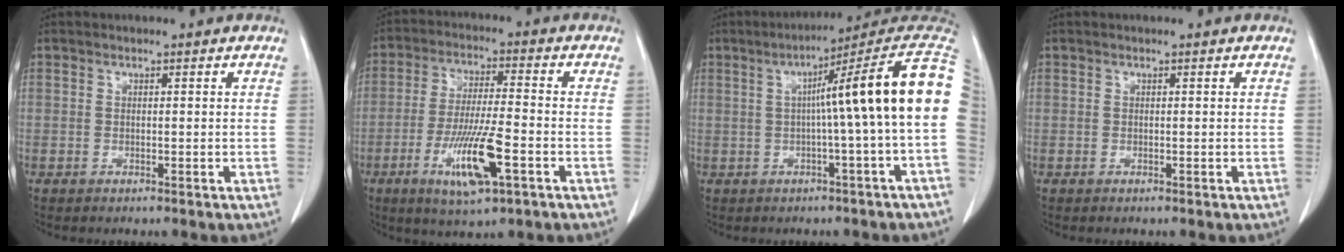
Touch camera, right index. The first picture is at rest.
{"total": 11.1, "force": [-4.5, 1.5, 10.0], "torque": [-0.193, -0.016, -0.077]}
{"total": 15.1, "force": [1.3, -0.9, 15.0], "torque": [-0.195, 0.041, 0.011]}
{"total": 0.0}